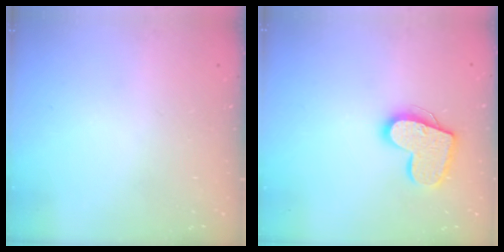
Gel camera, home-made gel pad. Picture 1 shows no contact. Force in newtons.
{"total": 15.3, "press": 15.3, "slide": 1.1}